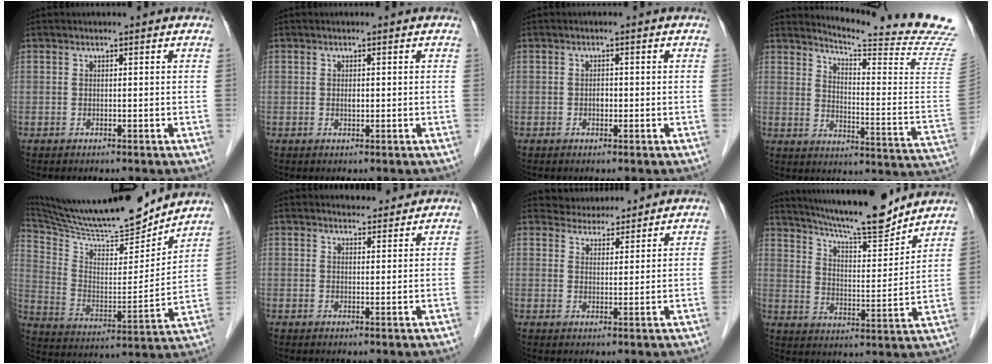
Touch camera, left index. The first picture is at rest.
{"total": 0.7, "force": [0.1, 0.3, 0.6], "torque": [-0.011, 0.000, 0.001]}
{"total": 0.9, "force": [-0.2, 0.6, 0.7], "torque": [-0.012, 0.002, -0.006]}
{"total": 21.4, "force": [20.1, -2.4, 6.9], "torque": [-0.118, -0.156, 0.240]}
{"total": 23.0, "force": [21.1, 3.3, 8.5], "torque": [-0.164, -0.014, 0.337]}
{"total": 3.4, "force": [3.2, 0.9, 0.3], "torque": [-0.007, 0.008, 0.044]}
{"total": 4.8, "force": [4.7, 1.3, 0.0], "torque": [-0.002, 0.016, 0.074]}
{"total": 16.3, "force": [14.7, 1.5, 7.0], "torque": [-0.120, -0.002, 0.227]}